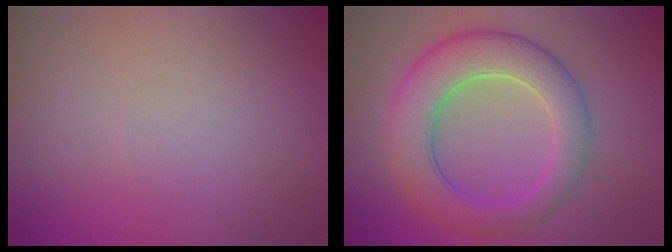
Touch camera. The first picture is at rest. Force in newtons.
{"total": 7.5, "press": 7.5, "slide": 0.3}